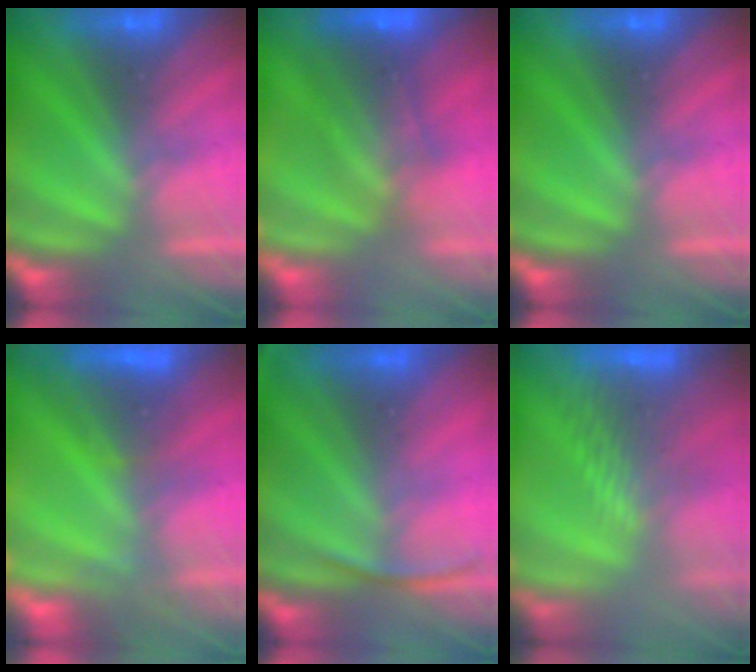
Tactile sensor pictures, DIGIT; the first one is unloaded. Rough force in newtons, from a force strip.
{"total": 5.9}
{"total": 0.0}
{"total": 4.8}
{"total": 2.5}
{"total": 7.1}